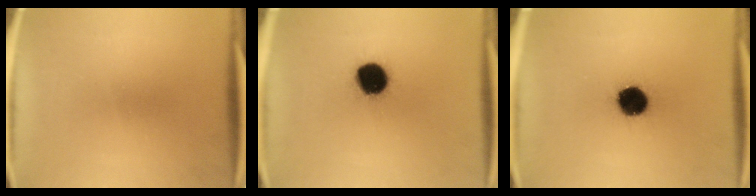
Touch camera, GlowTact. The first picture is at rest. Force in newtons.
{"total": 12.7}
{"total": 12.3}